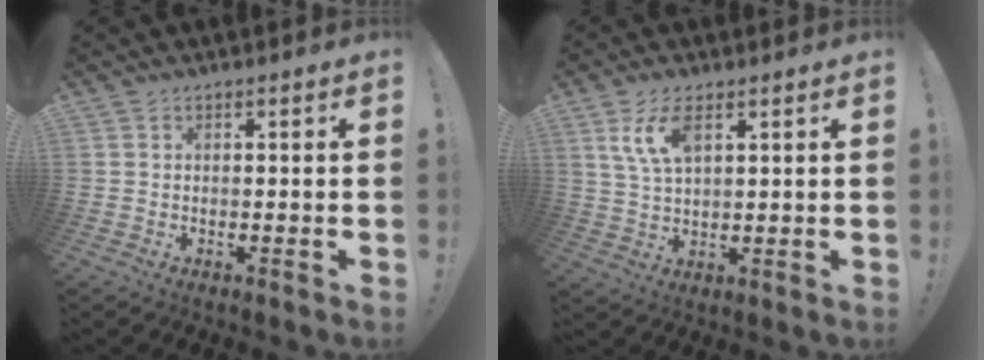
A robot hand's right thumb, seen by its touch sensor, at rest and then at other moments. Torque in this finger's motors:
{"motor_torque": [0.03, 0.03, 0.03, 0.03, 0.06]}